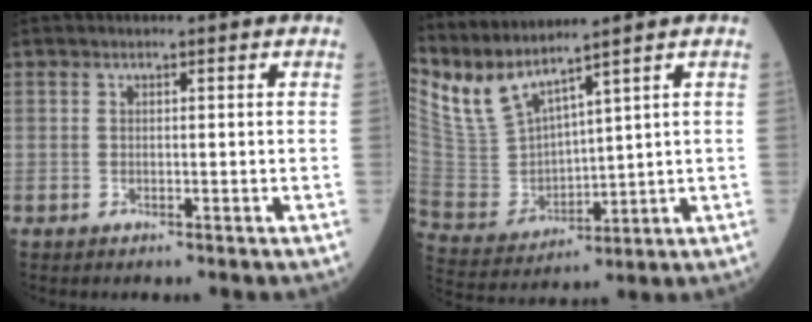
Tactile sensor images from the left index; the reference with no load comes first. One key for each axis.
{"total": 9.3, "fx": 8.2, "fy": 0.6, "fz": 4.4, "tx": -0.121, "ty": -0.003, "tz": 0.185}